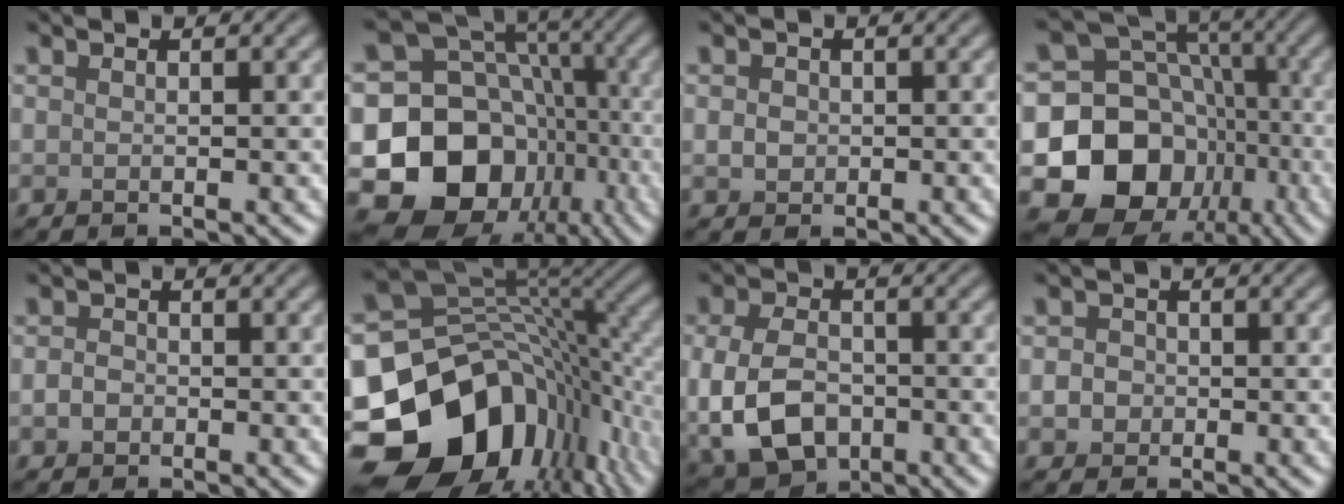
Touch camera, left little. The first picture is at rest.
{"total": 16.6, "force": [-5.4, 13.9, 7.3], "torque": [-0.129, -0.005, -0.096]}
{"total": 1.3, "force": [0.0, 1.2, 0.5], "torque": [-0.007, -0.002, -0.003]}
{"total": 15.2, "force": [-5.0, 13.0, 5.9], "torque": [-0.109, -0.005, -0.106]}
{"total": 1.1, "force": [-0.4, 0.9, 0.5], "torque": [-0.010, 0.000, -0.013]}
{"total": 17.7, "force": [-7.1, 12.6, 10.1], "torque": [-0.210, -0.028, -0.117]}
{"total": 8.2, "force": [-2.2, 5.6, 5.6], "torque": [-0.136, -0.023, -0.040]}
{"total": 1.9, "force": [-0.1, 1.8, 0.7], "torque": [0.004, 0.004, -0.010]}